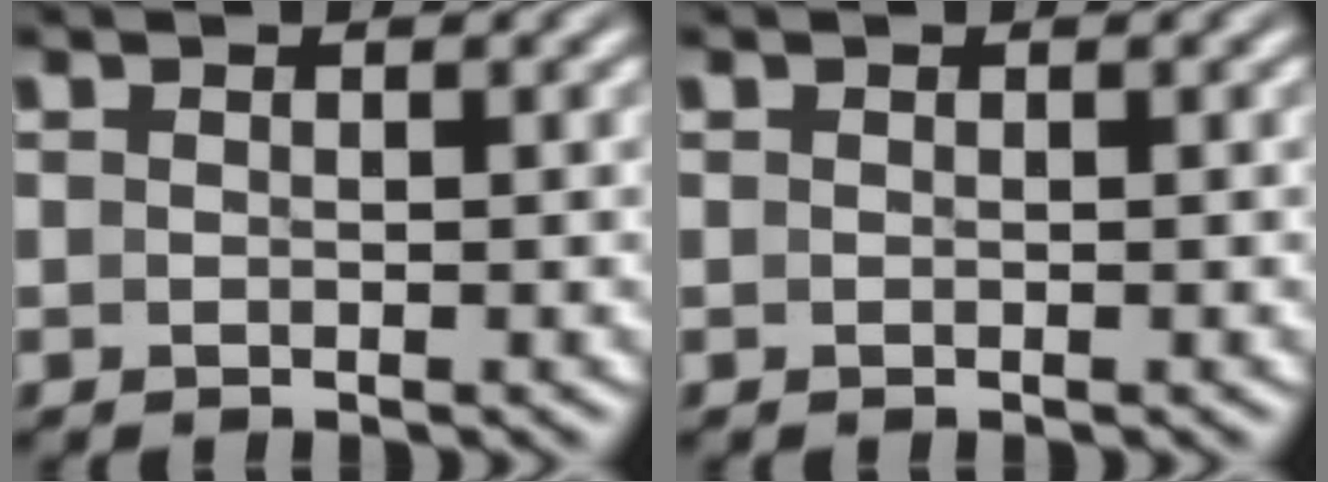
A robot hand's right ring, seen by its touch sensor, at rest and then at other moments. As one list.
[{"total": 0.0}]